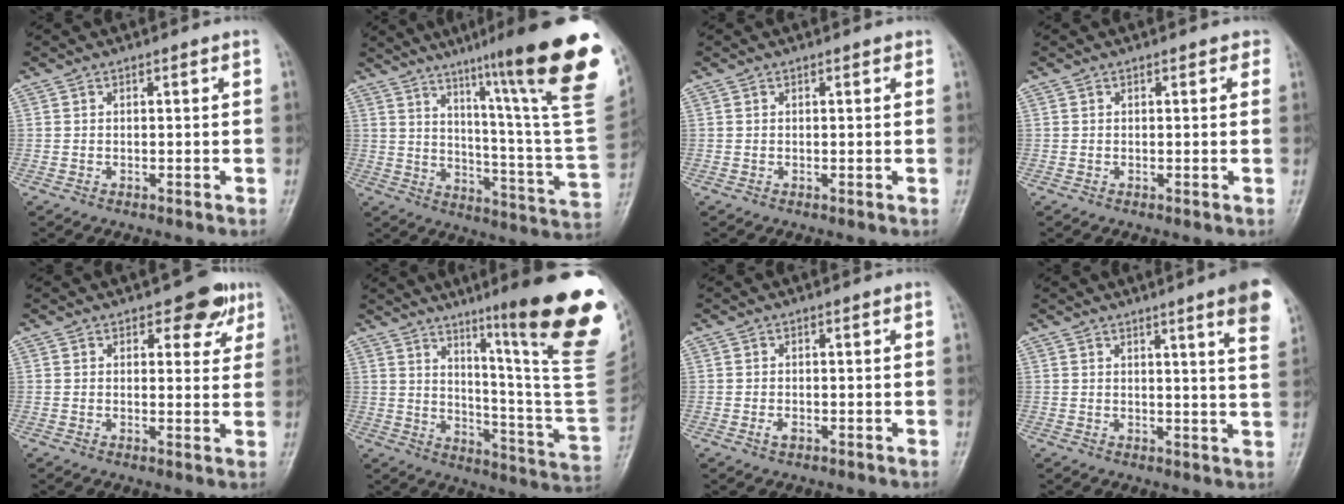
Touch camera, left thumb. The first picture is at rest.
{"total": 26.3, "force": [16.4, 1.6, 20.5], "torque": [-0.262, -0.092, 0.232]}
{"total": 0.7, "force": [0.5, 0.4, 0.3], "torque": [-0.003, -0.002, 0.002]}
{"total": 1.1, "force": [0.6, 0.7, 0.4], "torque": [0.010, -0.001, 0.001]}
{"total": 5.6, "force": [3.3, 3.2, 3.3], "torque": [-0.009, -0.013, 0.040]}
{"total": 26.3, "force": [13.2, 2.7, 22.6], "torque": [-0.254, -0.066, 0.196]}
{"total": 1.2, "force": [-0.4, 0.7, 0.9], "torque": [-0.013, -0.001, -0.008]}
{"total": 9.2, "force": [5.7, 0.4, 7.3], "torque": [-0.080, -0.024, 0.057]}